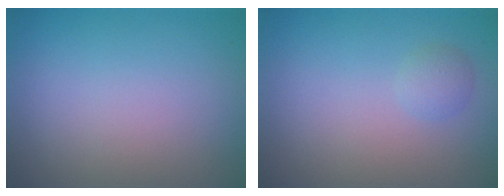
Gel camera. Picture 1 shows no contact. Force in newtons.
{"total": 1.1, "press": 1.1, "slide": 0.1}